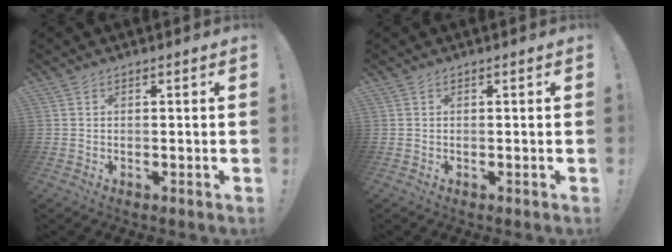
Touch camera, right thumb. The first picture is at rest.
{"total": 0.0}